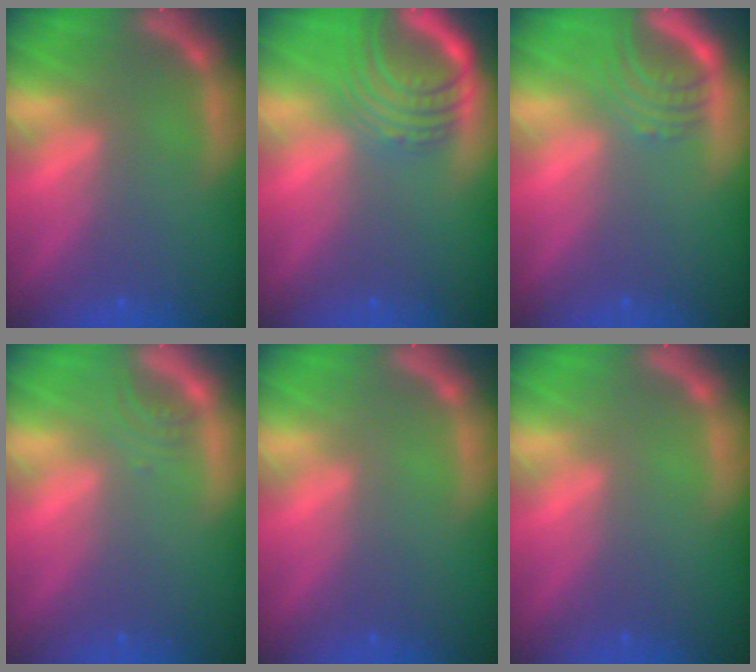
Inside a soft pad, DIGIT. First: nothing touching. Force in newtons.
{"total": 7.6}
{"total": 3.9}
{"total": 1.4}
{"total": 0.0}
{"total": 0.0}